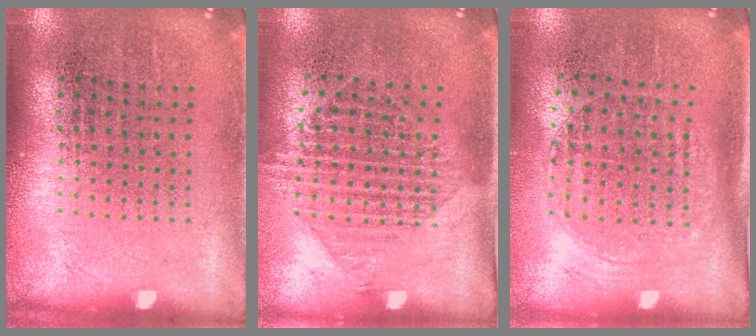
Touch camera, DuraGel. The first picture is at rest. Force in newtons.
{"total": 1.5, "press": 1.3, "slide": 0.9}
{"total": 1.5, "press": 1.2, "slide": 0.8}